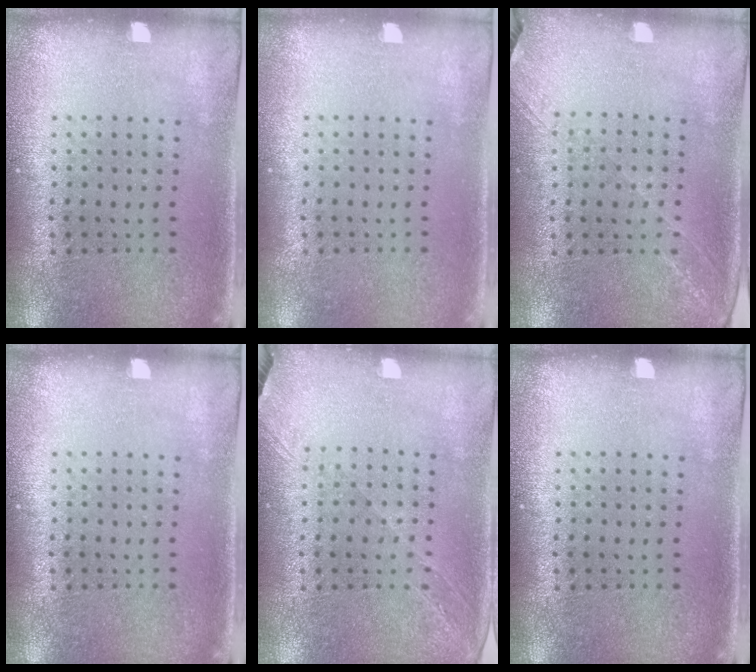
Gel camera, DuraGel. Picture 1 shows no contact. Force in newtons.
{"total": 0.0}
{"total": 1.3, "press": 1.2, "slide": 0.5}
{"total": 0.0}
{"total": 1.4, "press": 1.2, "slide": 0.8}
{"total": 0.0}